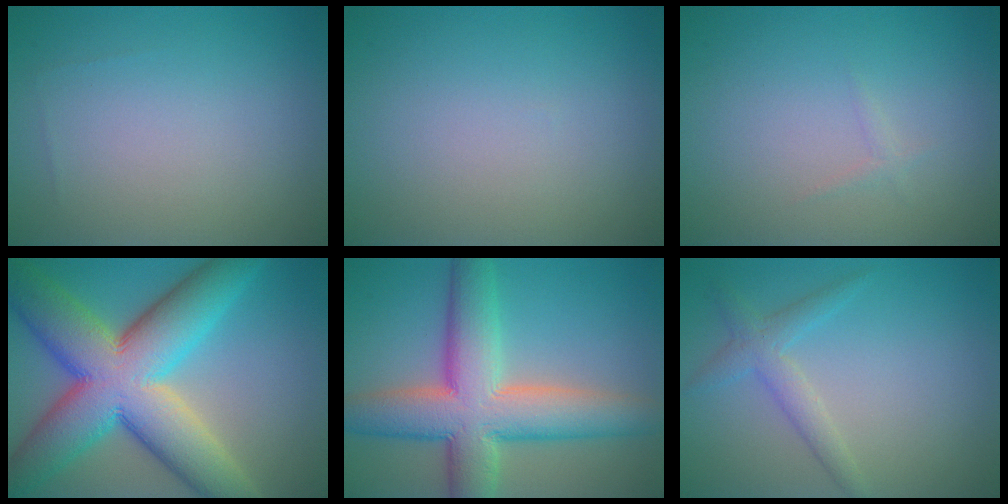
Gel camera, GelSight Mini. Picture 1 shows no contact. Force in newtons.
{"total": 0.0}
{"total": 0.5, "press": 0.5, "slide": 0.0}
{"total": 14.5, "press": 14.5, "slide": 0.9}
{"total": 10.1, "press": 10.1, "slide": 0.5}
{"total": 2.3, "press": 2.3, "slide": 0.2}